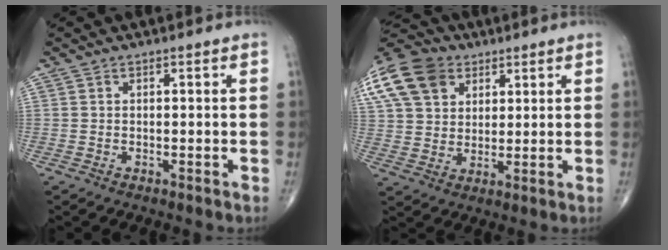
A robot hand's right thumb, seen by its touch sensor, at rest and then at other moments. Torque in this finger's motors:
{"motor_torque": [-0.62, 1.90, 0.74, 0.29, 0.12]}